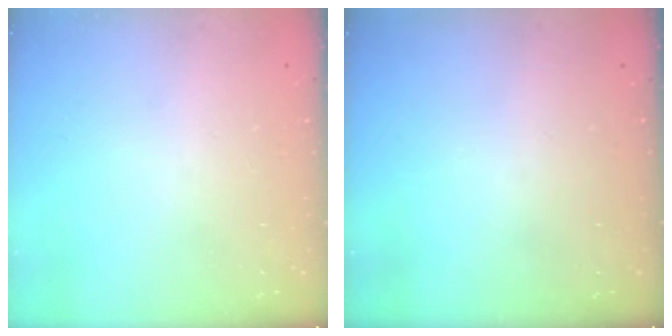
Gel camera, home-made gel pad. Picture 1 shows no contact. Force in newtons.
{"total": 0.0}